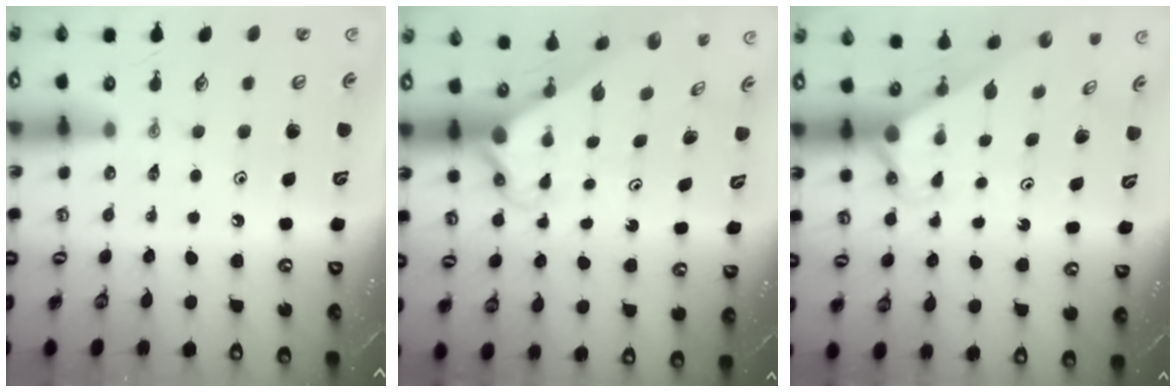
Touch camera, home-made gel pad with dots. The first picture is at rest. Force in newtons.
{"total": 3.0, "press": 3.0, "slide": 0.2}
{"total": 2.8, "press": 2.8, "slide": 0.0}